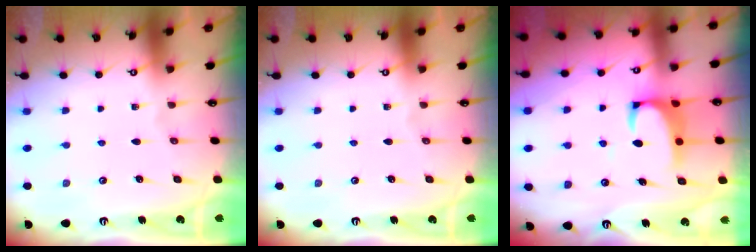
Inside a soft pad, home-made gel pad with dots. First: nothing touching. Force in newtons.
{"total": 0.0}
{"total": 2.1, "press": 1.9, "slide": 1.0}